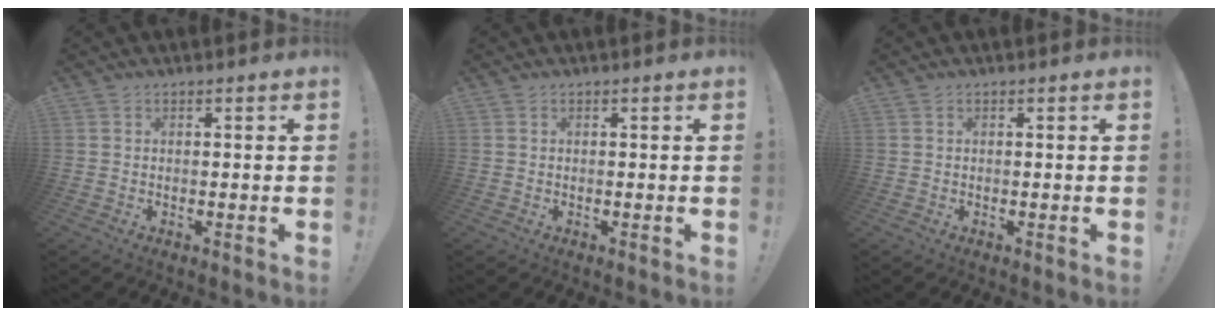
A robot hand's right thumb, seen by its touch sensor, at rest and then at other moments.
{"total": 0.0}
{"total": 0.0}